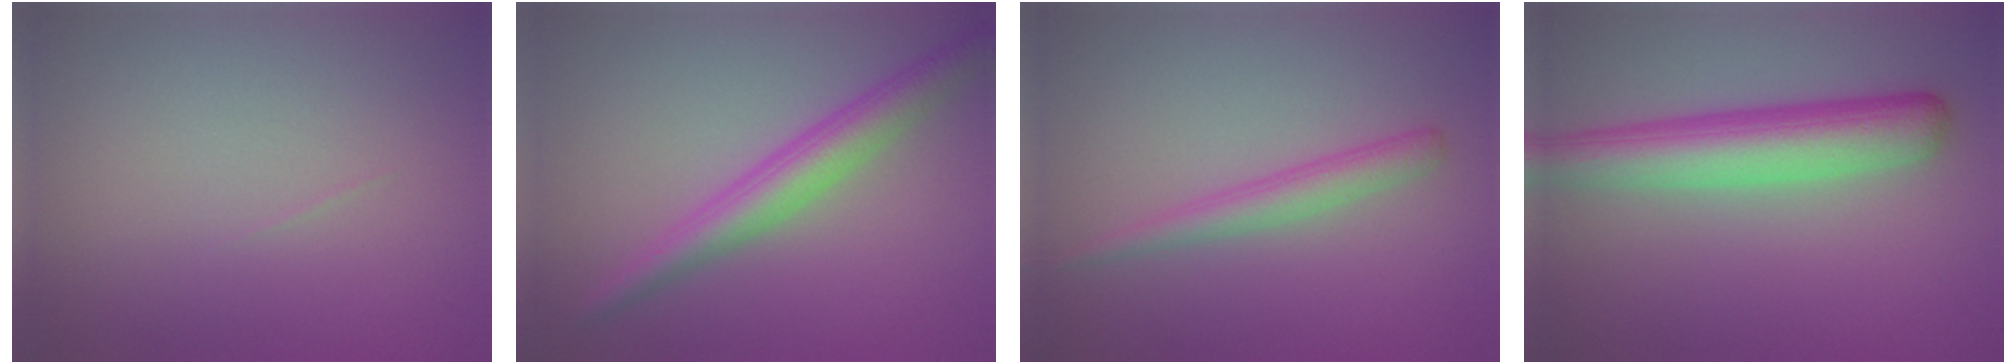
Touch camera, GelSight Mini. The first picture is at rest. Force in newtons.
{"total": 4.0, "press": 4.0, "slide": 0.1}
{"total": 2.2, "press": 2.2, "slide": 0.2}
{"total": 6.3, "press": 6.3, "slide": 0.2}